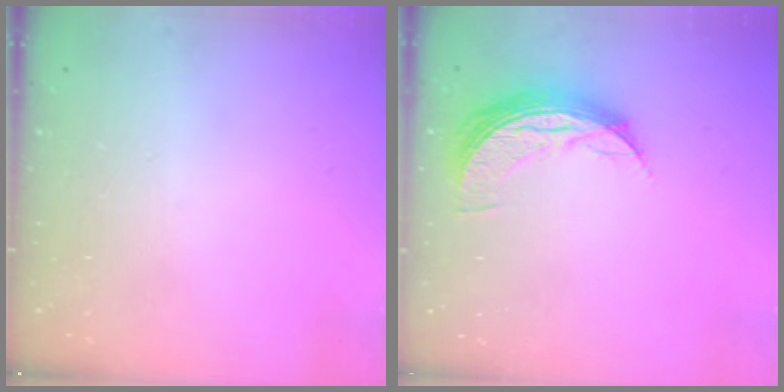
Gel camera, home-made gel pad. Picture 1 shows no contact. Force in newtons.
{"total": 8.3, "press": 8.3, "slide": 0.5}